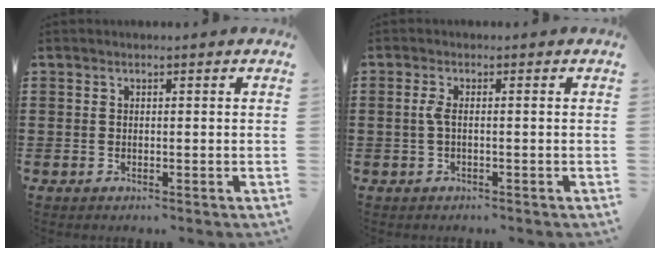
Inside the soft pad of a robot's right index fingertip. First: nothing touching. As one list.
[{"total": 2.0, "force": [-0.2, 0.3, 2.0], "torque": [-0.047, -0.005, -0.007]}]